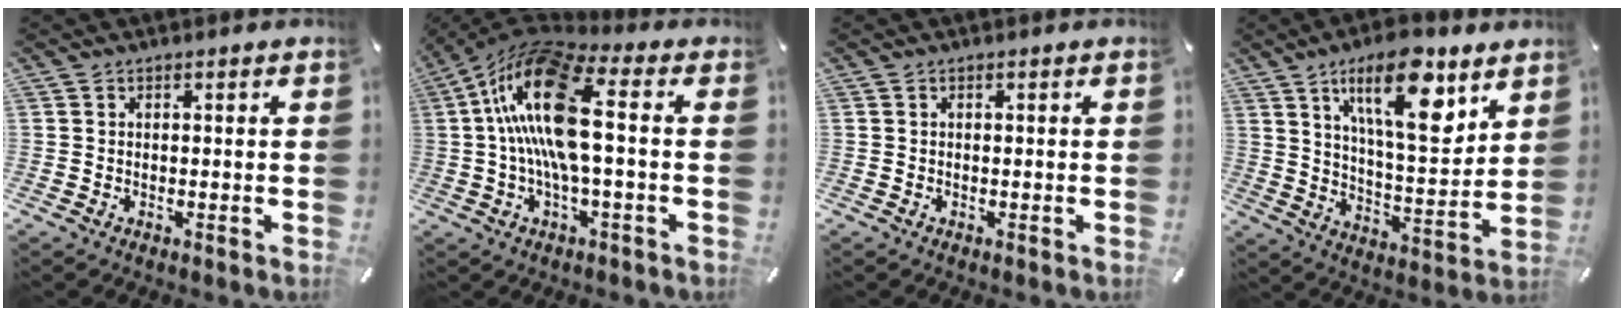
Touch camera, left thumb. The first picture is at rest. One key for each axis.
{"total": 18.6, "fx": 1.2, "fy": 7.5, "fz": 17.0, "tx": -0.345, "ty": 0.002, "tz": 0.018}
{"total": 0.0}
{"total": 18.1, "fx": 10.2, "fy": 6.6, "fz": 13.4, "tx": -0.214, "ty": -0.043, "tz": 0.165}